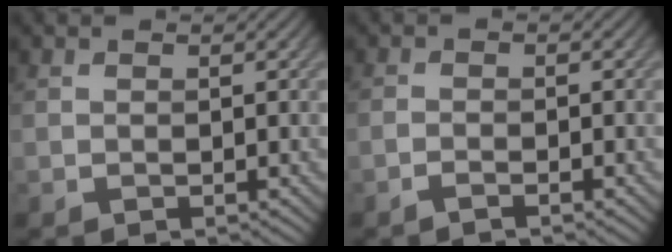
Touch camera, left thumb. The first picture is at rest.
{"total": 1.1, "force": [-1.0, -0.1, 0.5], "torque": [-0.011, 0.002, -0.025]}